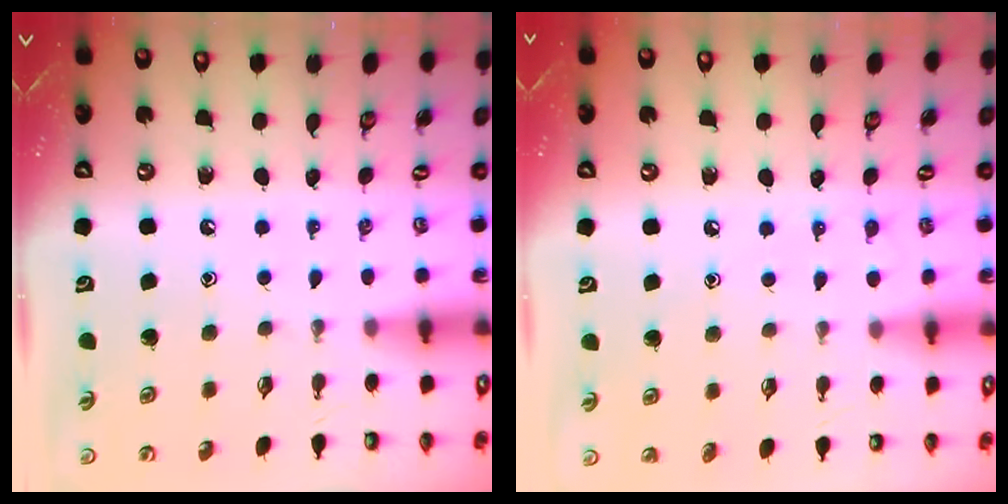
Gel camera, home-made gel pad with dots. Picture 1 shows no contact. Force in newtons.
{"total": 5.0, "press": 4.9, "slide": 1.0}